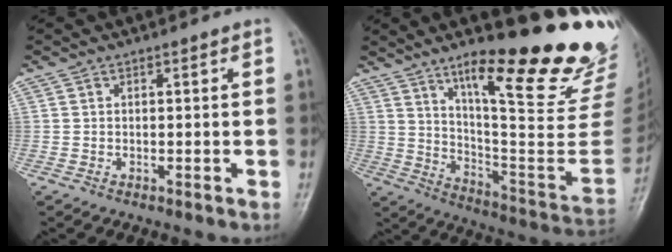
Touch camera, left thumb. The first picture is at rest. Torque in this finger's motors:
{"motor_torque": [2.71, 2.30, 1.08, -1.69, 0.18]}